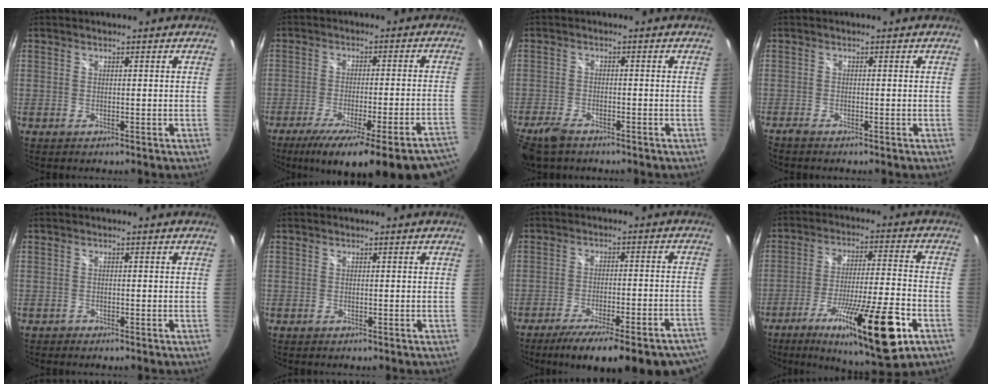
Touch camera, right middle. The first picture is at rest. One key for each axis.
{"total": 24.6, "fx": -19.9, "fy": 2.1, "fz": 14.3, "tx": -0.213, "ty": -0.070, "tz": -0.274}
{"total": 7.1, "fx": -5.4, "fy": 2.7, "fz": 3.7, "tx": -0.106, "ty": -0.022, "tz": -0.104}
{"total": 1.4, "fx": -1.2, "fy": 0.0, "fz": 0.6, "tx": -0.014, "ty": -0.006, "tz": -0.025}
{"total": 0.6, "fx": -0.5, "fy": 0.3, "fz": -0.1, "tx": -0.002, "ty": -0.002, "tz": -0.011}
{"total": 0.0}
{"total": 23.5, "fx": -19.2, "fy": 4.8, "fz": 12.7, "tx": -0.195, "ty": -0.046, "tz": -0.254}
{"total": 20.5, "fx": -10.5, "fy": 2.8, "fz": 17.4, "tx": -0.306, "ty": -0.046, "tz": -0.166}